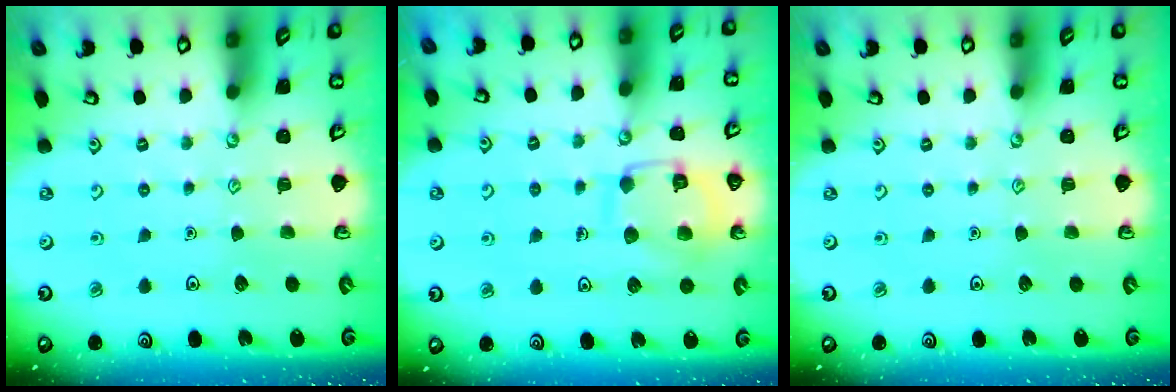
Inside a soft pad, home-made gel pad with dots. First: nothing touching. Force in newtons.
{"total": 10.7, "press": 10.7, "slide": 0.5}
{"total": 0.0}